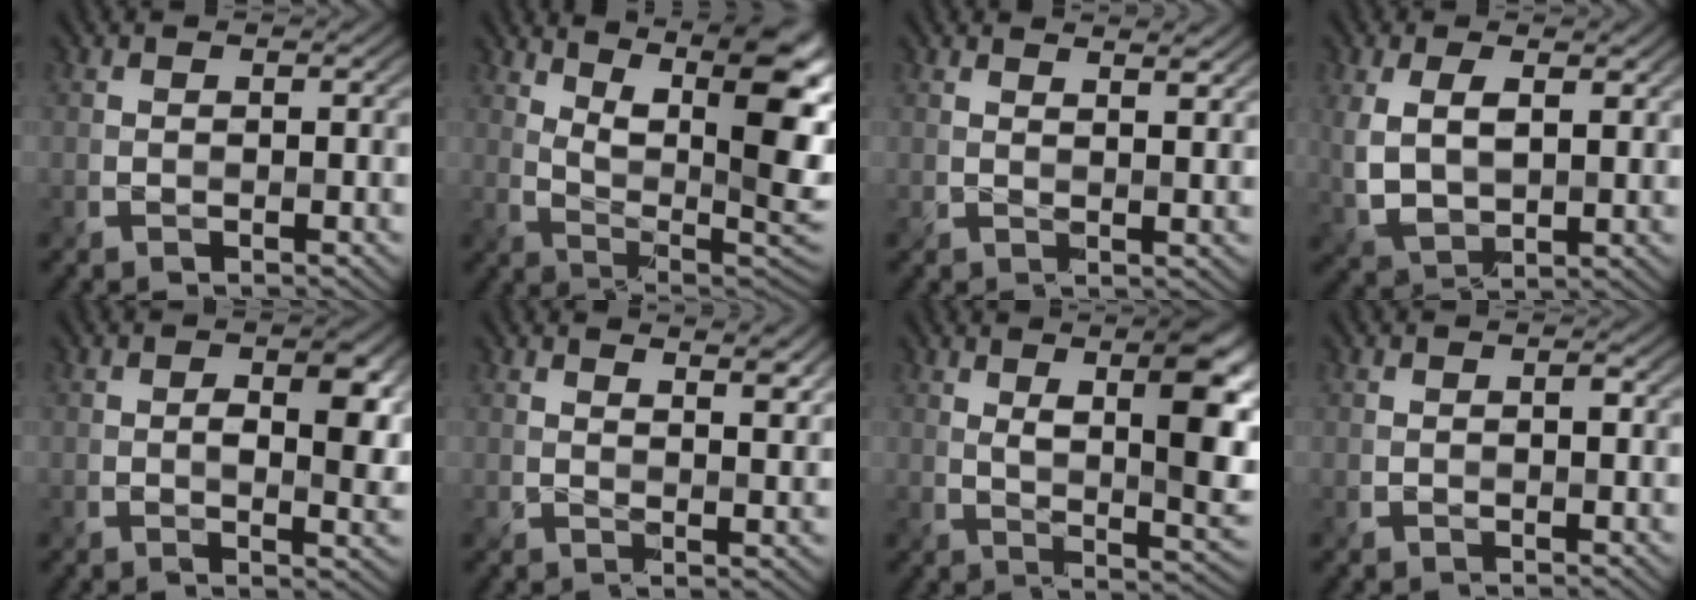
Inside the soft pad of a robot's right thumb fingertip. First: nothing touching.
{"total": 14.6, "force": [6.2, 5.8, 11.9], "torque": [-0.171, 0.017, 0.090]}
{"total": 3.1, "force": [2.5, 0.4, 1.8], "torque": [-0.029, -0.005, 0.043]}
{"total": 7.2, "force": [2.1, 4.0, 5.5], "torque": [-0.132, -0.010, 0.043]}
{"total": 5.6, "force": [0.7, 2.7, 4.8], "torque": [-0.068, -0.006, 0.014]}
{"total": 5.3, "force": [4.0, 1.2, 3.2], "torque": [-0.047, -0.002, 0.060]}
{"total": 11.4, "force": [4.1, 3.2, 10.1], "torque": [-0.163, 0.001, 0.066]}
{"total": 0.7, "force": [0.1, 0.2, 0.6], "torque": [-0.012, 0.000, 0.002]}